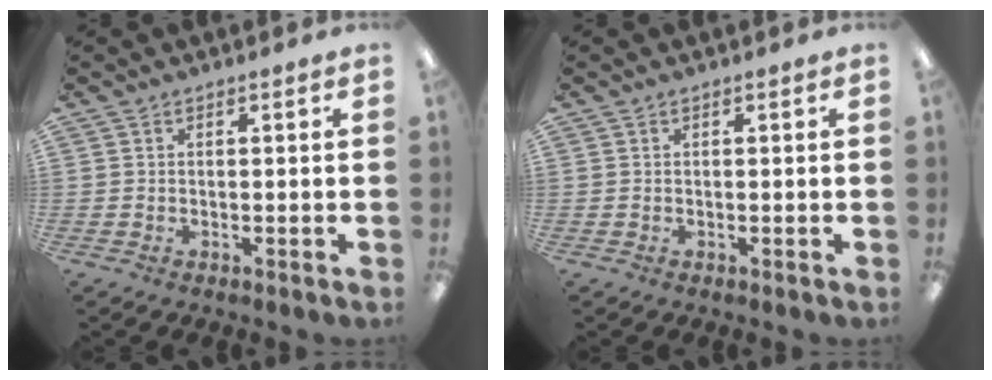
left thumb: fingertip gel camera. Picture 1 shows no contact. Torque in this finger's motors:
{"motor_torque": [0.02, 0.01, 0.20, -0.11, 0.00]}